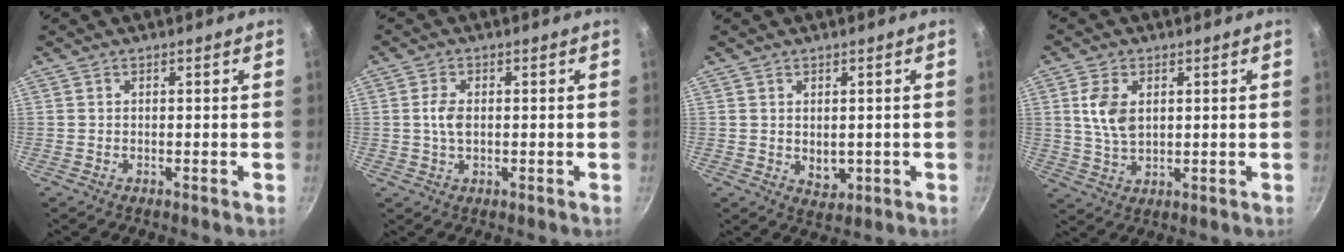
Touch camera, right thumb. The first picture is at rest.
{"total": 3.4, "force": [0.1, 2.0, 2.8], "torque": [-0.052, 0.004, 0.000]}
{"total": 3.4, "force": [0.1, 2.5, 2.3], "torque": [-0.027, -0.009, 0.009]}
{"total": 6.9, "force": [1.7, 4.2, 5.2], "torque": [-0.098, -0.008, 0.035]}